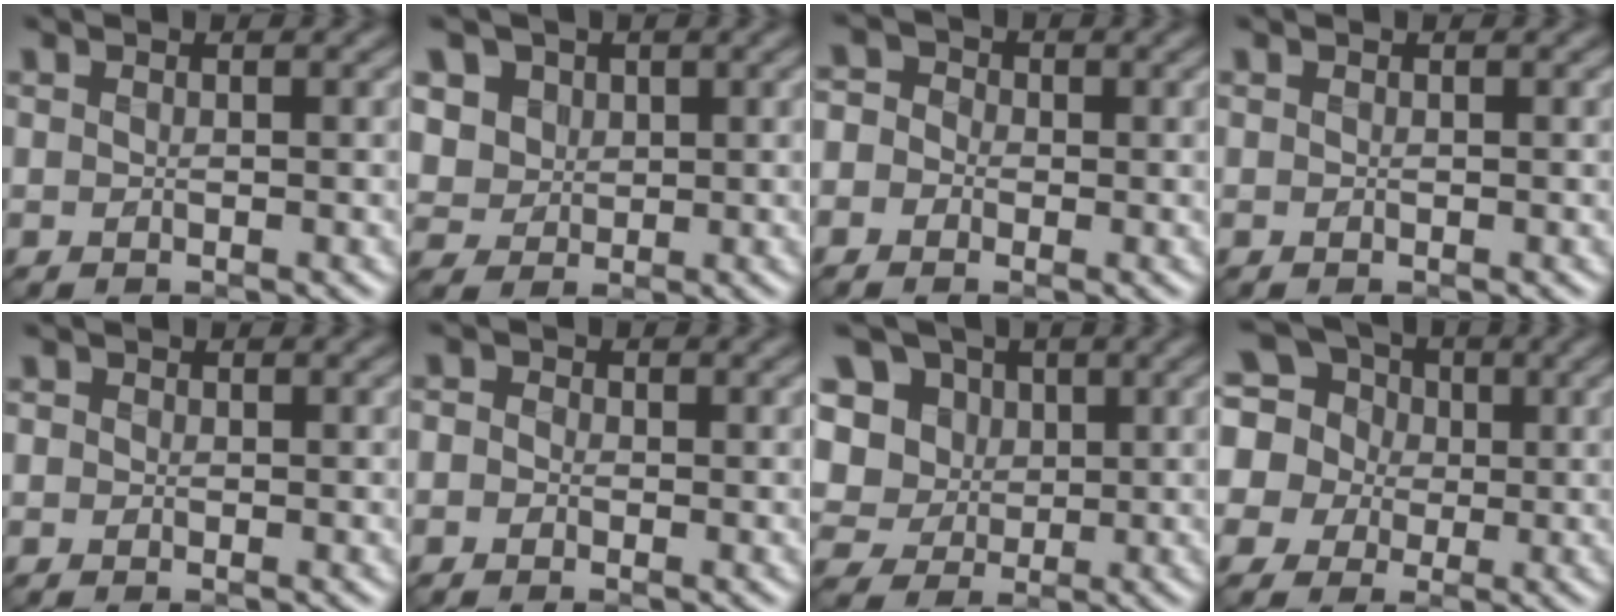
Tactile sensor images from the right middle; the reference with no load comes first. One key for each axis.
{"total": 5.6, "fx": 2.7, "fy": 4.4, "fz": 2.1, "tx": -0.062, "ty": 0.007, "tz": 0.045}
{"total": 3.4, "fx": -0.7, "fy": 3.2, "fz": 1.1, "tx": -0.004, "ty": 0.019, "tz": -0.044}
{"total": 0.0}
{"total": 0.7, "fx": -0.1, "fy": 0.7, "fz": 0.1, "tx": 0.002, "ty": -0.001, "tz": -0.003}
{"total": 1.7, "fx": -0.1, "fy": 1.5, "fz": 0.8, "tx": 0.000, "ty": 0.008, "tz": -0.021}
{"total": 12.1, "fx": 4.4, "fy": 10.0, "fz": 5.4, "tx": -0.143, "ty": 0.029, "tz": 0.070}
{"total": 13.6, "fx": 3.4, "fy": 11.9, "fz": 5.5, "tx": -0.162, "ty": 0.038, "tz": 0.028}